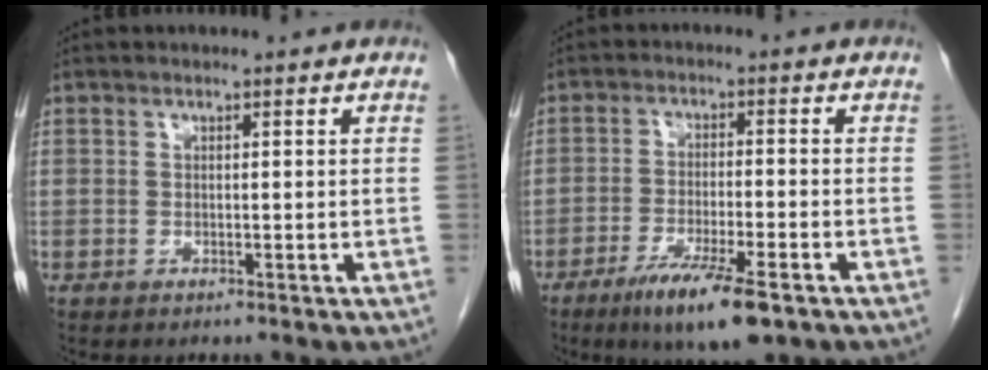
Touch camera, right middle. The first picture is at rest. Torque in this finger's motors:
{"motor_torque": [1.18, -0.96, 0.15, 0.04]}